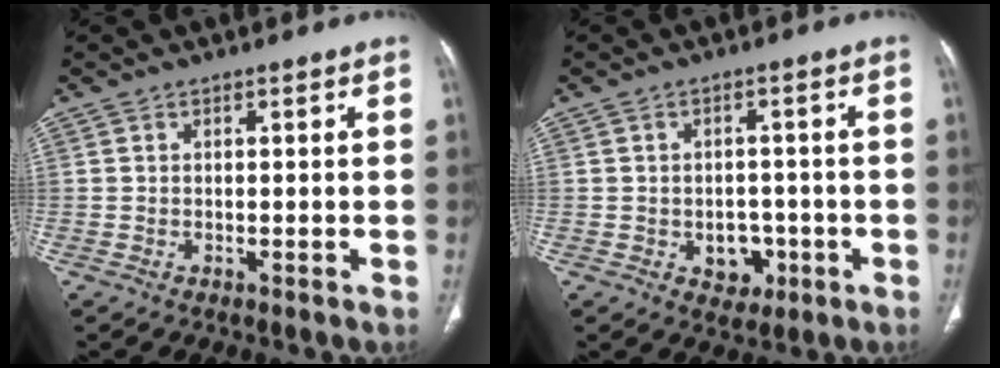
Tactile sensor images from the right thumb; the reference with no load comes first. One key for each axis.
{"total": 5.2, "fx": -1.7, "fy": 4.1, "fz": 2.7, "tx": -0.008, "ty": 0.014, "tz": -0.016}